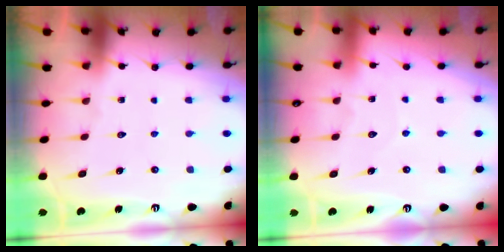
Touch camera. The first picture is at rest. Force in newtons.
{"total": 3.3, "press": 3.3, "slide": 0.2}